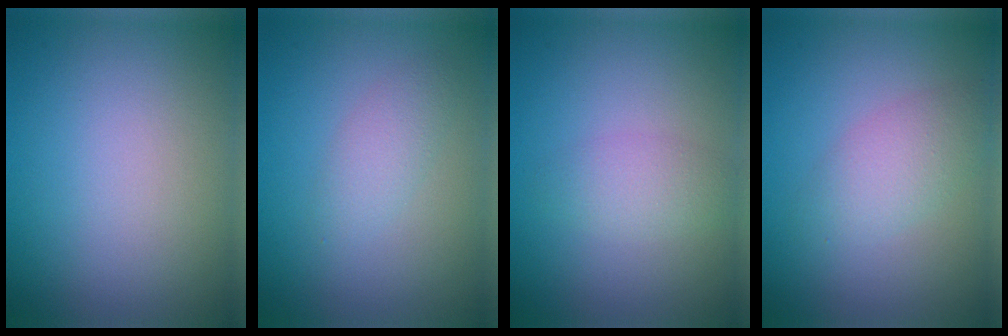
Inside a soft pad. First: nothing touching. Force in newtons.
{"total": 1.7, "press": 1.7, "slide": 0.1}
{"total": 1.9, "press": 1.9, "slide": 0.0}
{"total": 2.7, "press": 2.7, "slide": 0.1}